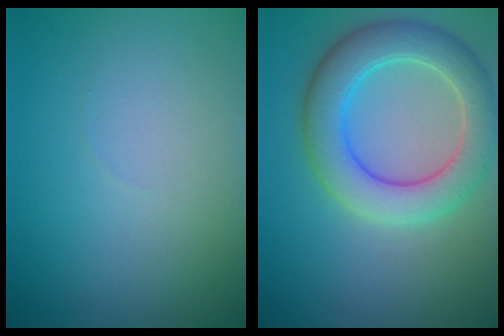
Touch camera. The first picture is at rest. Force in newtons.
{"total": 6.7, "press": 6.6, "slide": 0.4}